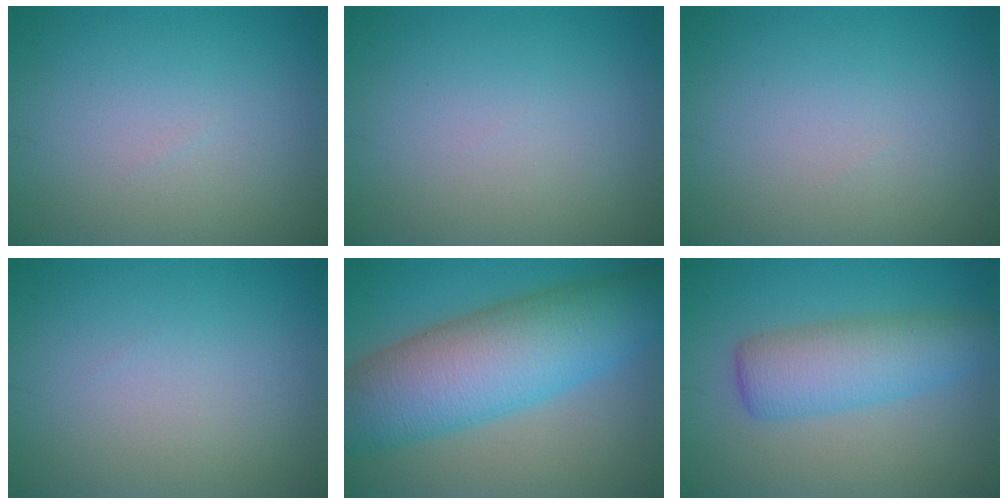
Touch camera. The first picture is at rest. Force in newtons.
{"total": 0.0}
{"total": 0.0}
{"total": 0.0}
{"total": 11.4, "press": 11.4, "slide": 0.2}
{"total": 5.3, "press": 5.3, "slide": 0.2}